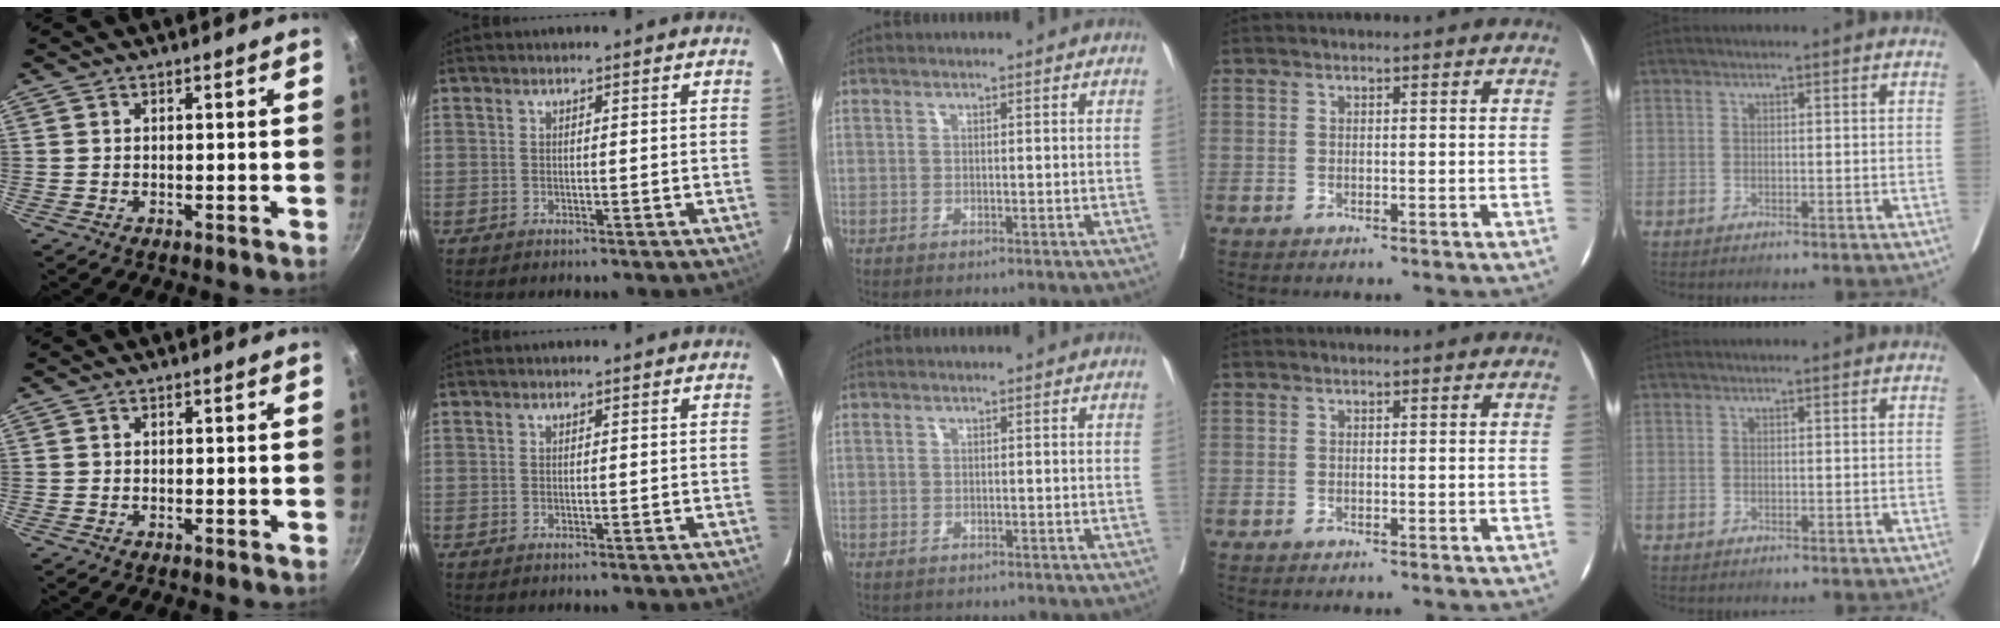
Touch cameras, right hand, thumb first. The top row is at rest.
{"middle": {"total": 1.5, "force": [-1.3, 0.7, -0.1], "torque": [-0.008, 0.000, -0.023]}}